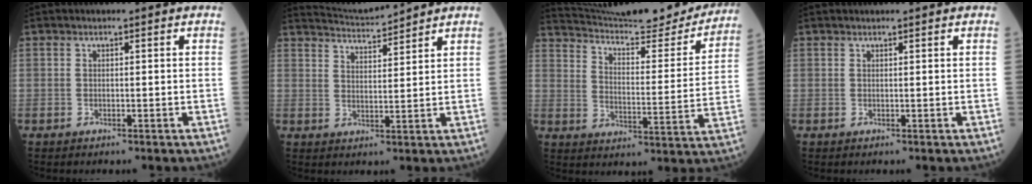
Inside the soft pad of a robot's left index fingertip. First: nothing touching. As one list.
[{"total": 6.4, "force": [6.3, -1.1, 0.2], "torque": [-0.017, 0.009, 0.110]}, {"total": 26.6, "force": [24.9, 2.9, 9.0], "torque": [-0.140, -0.065, 0.327]}, {"total": 1.3, "force": [1.2, 0.0, 0.5], "torque": [-0.003, 0.014, 0.019]}]